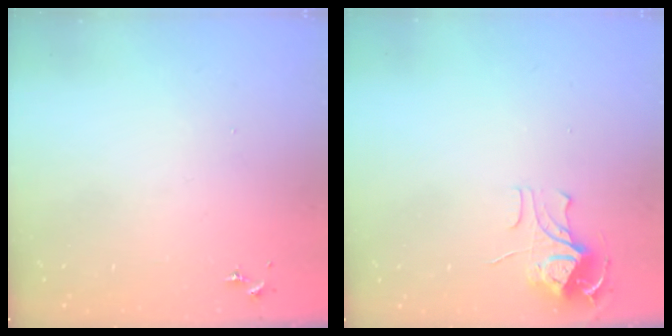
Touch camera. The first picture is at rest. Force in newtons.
{"total": 8.8, "press": 8.8, "slide": 0.7}